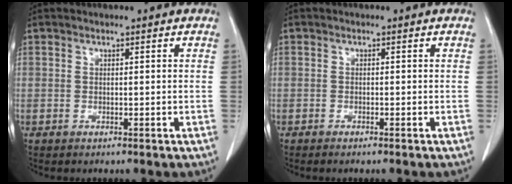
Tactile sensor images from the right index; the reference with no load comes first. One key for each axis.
{"total": 1.5, "fx": -1.2, "fy": 0.1, "fz": 0.8, "tx": -0.015, "ty": -0.002, "tz": -0.013}